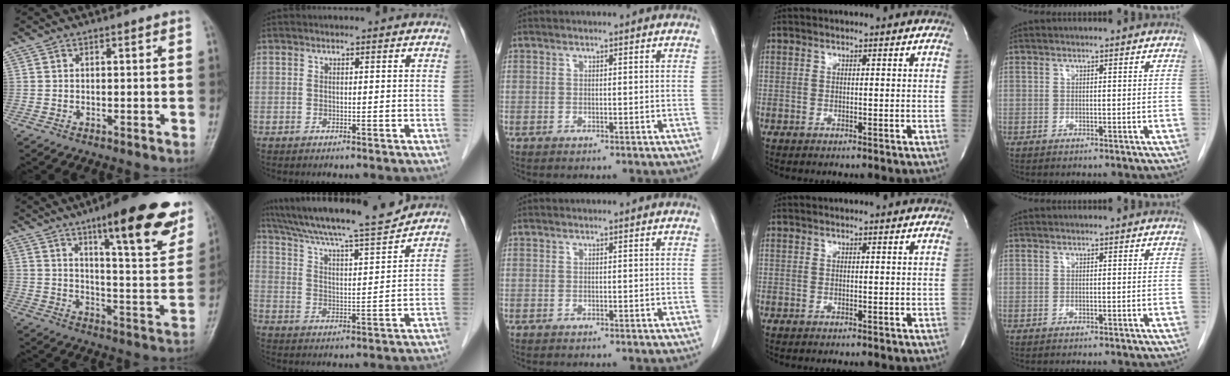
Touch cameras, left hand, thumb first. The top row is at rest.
{"thumb": {"total": 21.7, "force": [13.0, 5.0, 16.6], "torque": [-0.188, -0.052, 0.185]}, "index": {"total": 16.8, "force": [15.3, -0.1, 7.0], "torque": [-0.122, -0.004, 0.239]}}